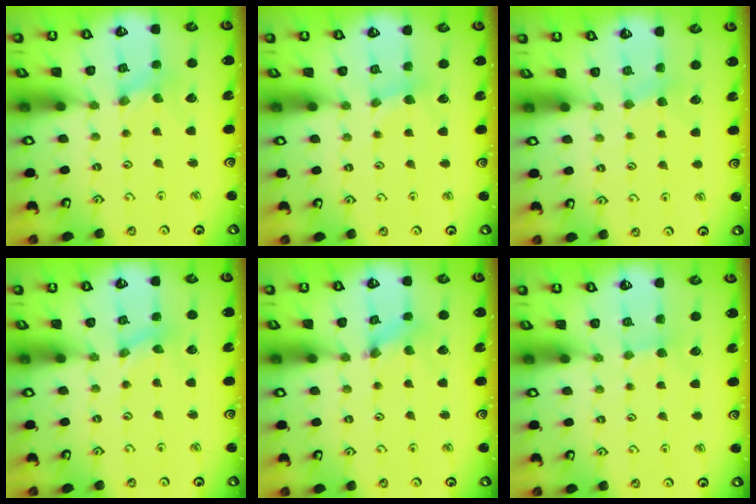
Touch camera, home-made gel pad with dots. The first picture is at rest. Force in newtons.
{"total": 2.1, "press": 2.0, "slide": 0.4}
{"total": 2.3, "press": 2.2, "slide": 0.3}
{"total": 0.5, "press": 0.5, "slide": 0.0}
{"total": 2.1, "press": 2.1, "slide": 0.3}
{"total": 2.7, "press": 2.6, "slide": 0.4}